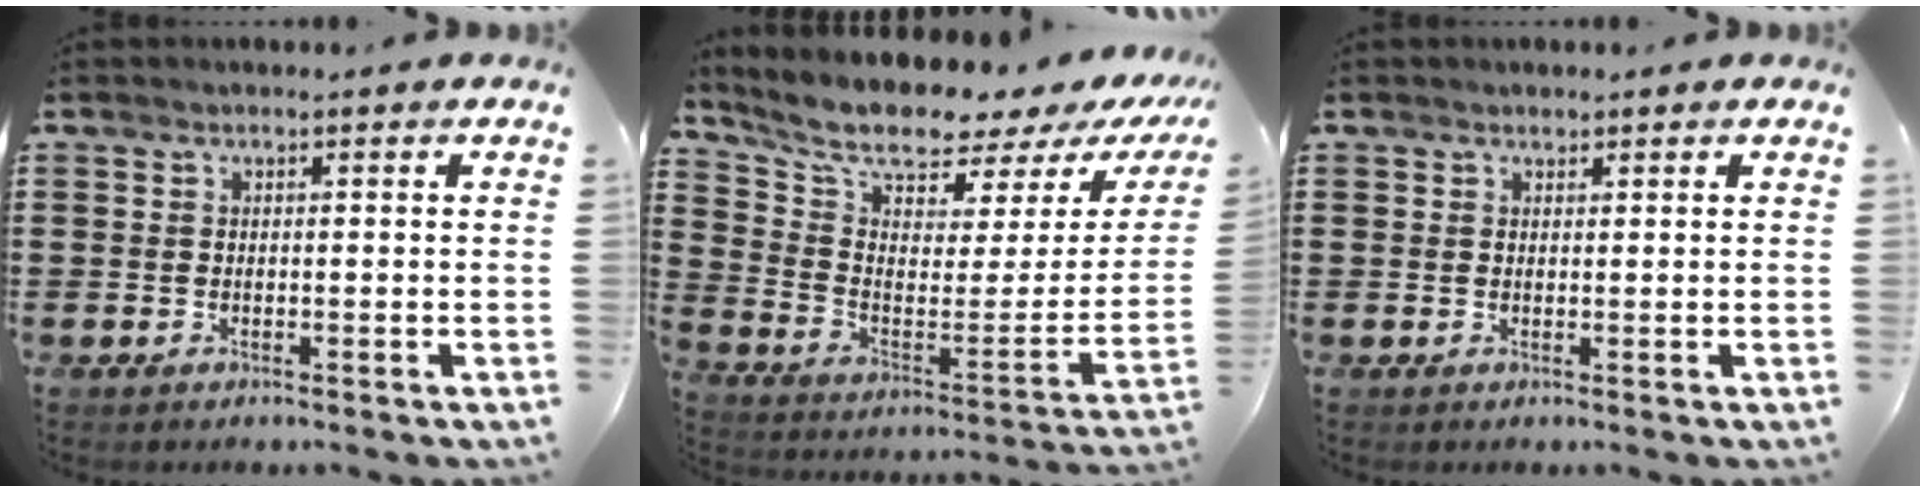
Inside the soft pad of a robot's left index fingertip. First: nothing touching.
{"total": 7.5, "force": [6.8, 1.5, 2.8], "torque": [-0.078, -0.067, 0.111]}
{"total": 0.9, "force": [0.7, 0.5, 0.1], "torque": [0.004, -0.001, 0.012]}